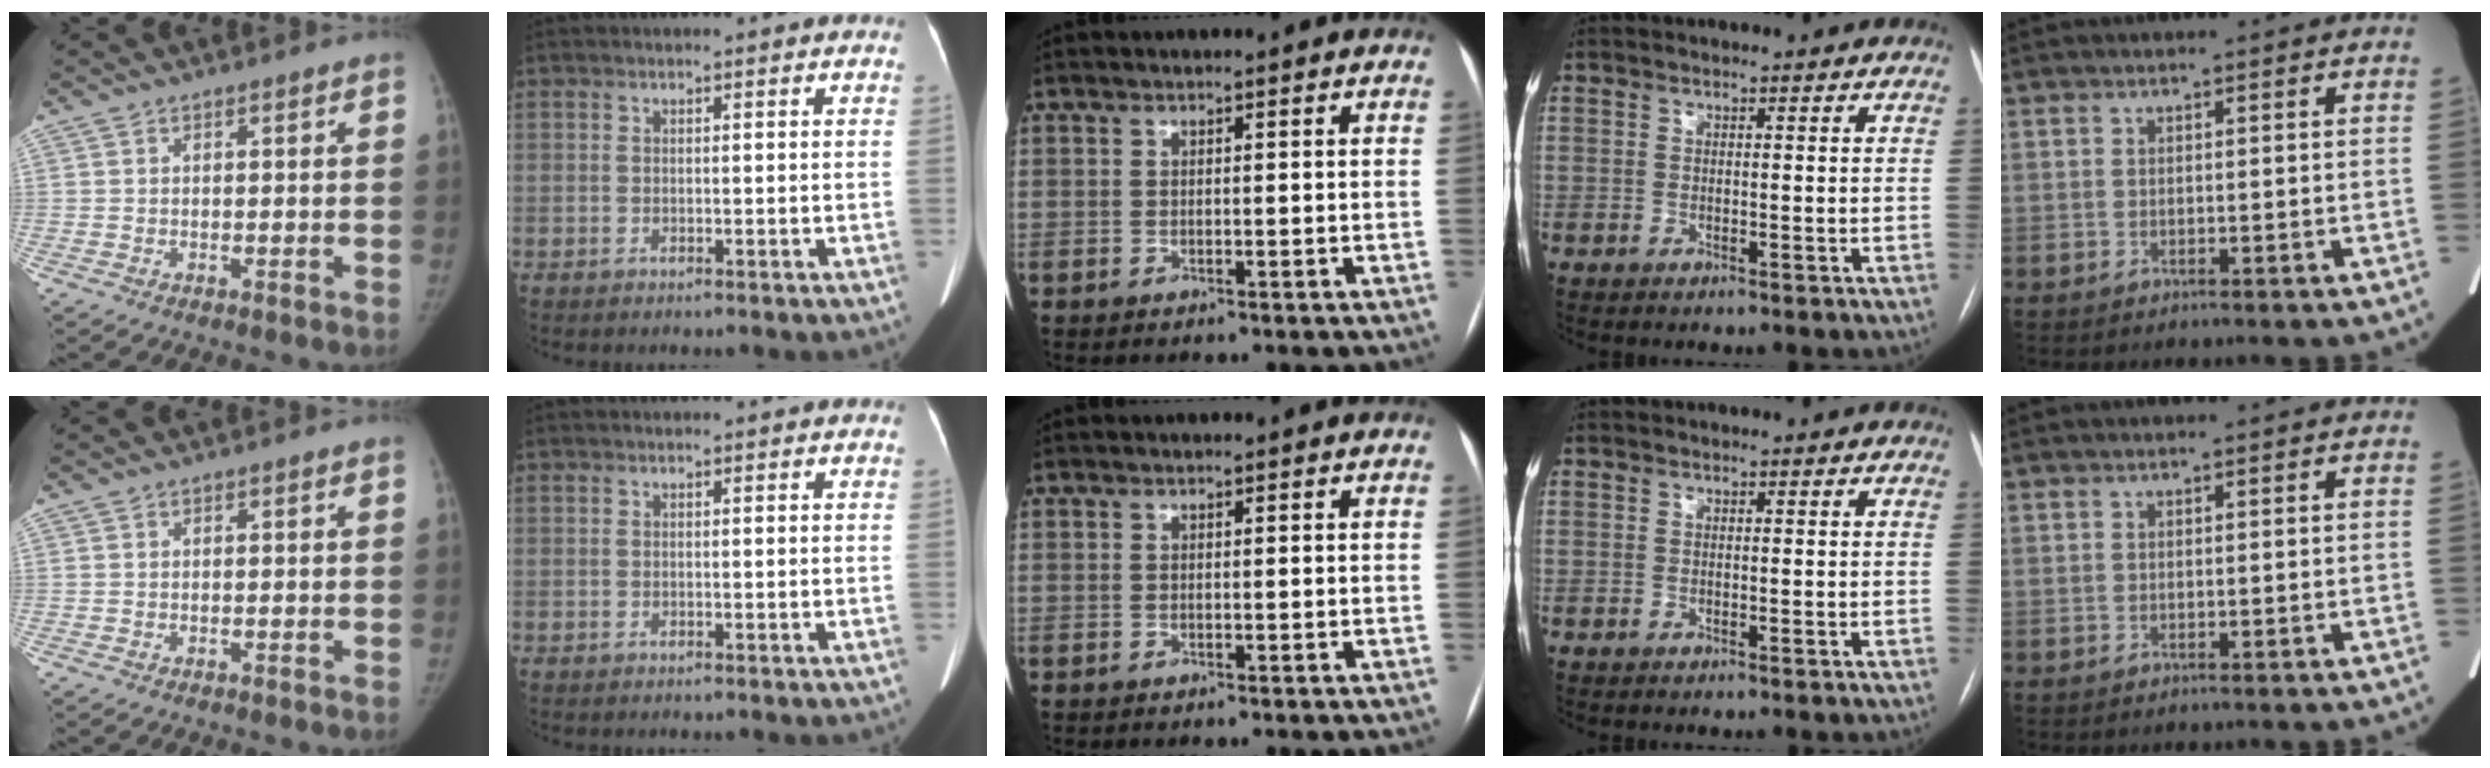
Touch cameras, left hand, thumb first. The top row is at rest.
{}